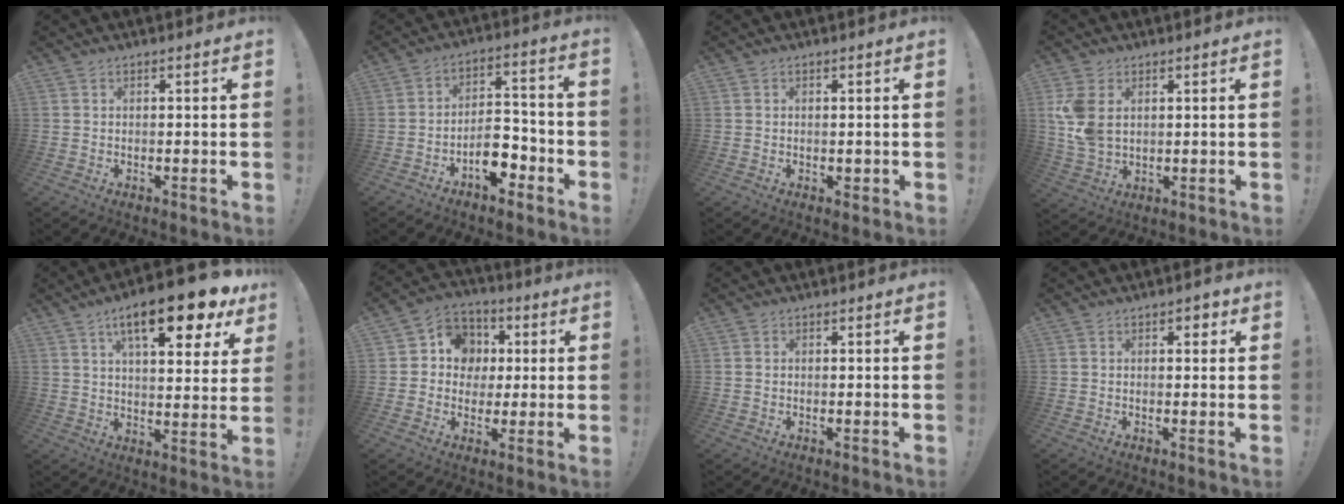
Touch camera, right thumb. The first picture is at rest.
{"total": 10.0, "force": [-5.5, 5.8, 6.0], "torque": [-0.097, 0.043, -0.090]}
{"total": 1.1, "force": [0.1, 1.0, 0.6], "torque": [-0.005, 0.000, 0.003]}
{"total": 9.2, "force": [2.7, 6.3, 6.2], "torque": [-0.127, -0.008, 0.053]}
{"total": 17.4, "force": [9.3, 5.1, 13.8], "torque": [-0.205, -0.048, 0.141]}
{"total": 10.3, "force": [0.8, 9.7, 3.4], "torque": [-0.045, 0.006, 0.023]}
{"total": 0.7, "force": [0.1, 0.7, 0.0], "torque": [-0.006, 0.005, 0.003]}
{"total": 1.8, "force": [0.5, 1.3, 1.1], "torque": [-0.009, 0.000, 0.005]}